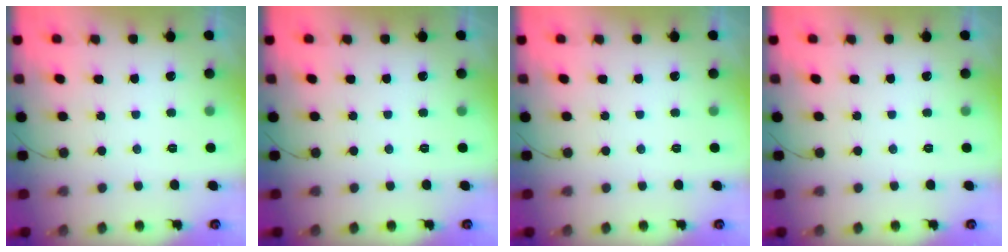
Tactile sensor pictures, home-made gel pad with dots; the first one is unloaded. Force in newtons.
{"total": 0.0}
{"total": 0.0}
{"total": 0.0}